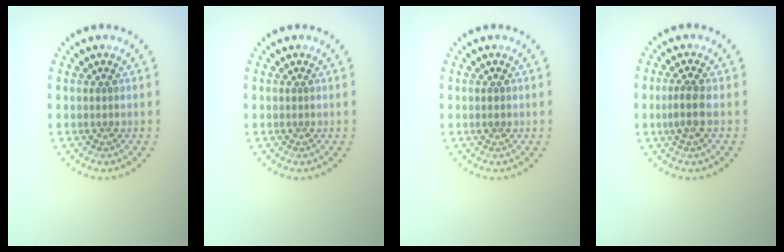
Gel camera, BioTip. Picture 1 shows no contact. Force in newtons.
{"total": 0.0}
{"total": 0.7, "press": 0.7, "slide": 0.0}
{"total": 2.0, "press": 1.8, "slide": 0.9}